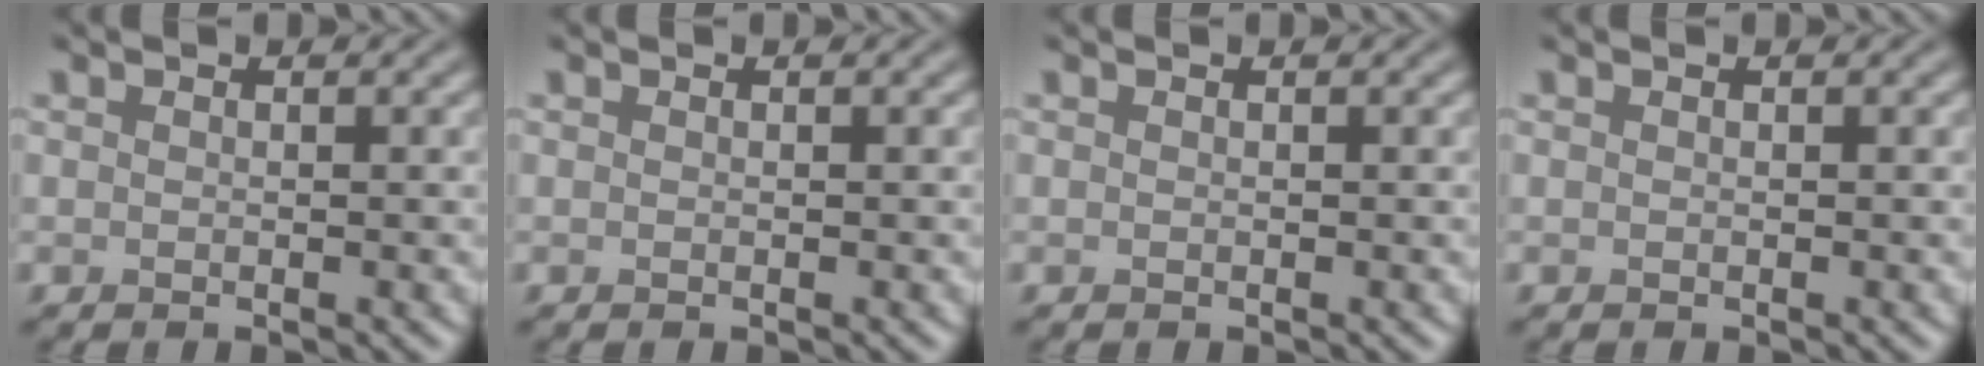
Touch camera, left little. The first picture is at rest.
{"total": 0.0}
{"total": 0.0}
{"total": 0.0}